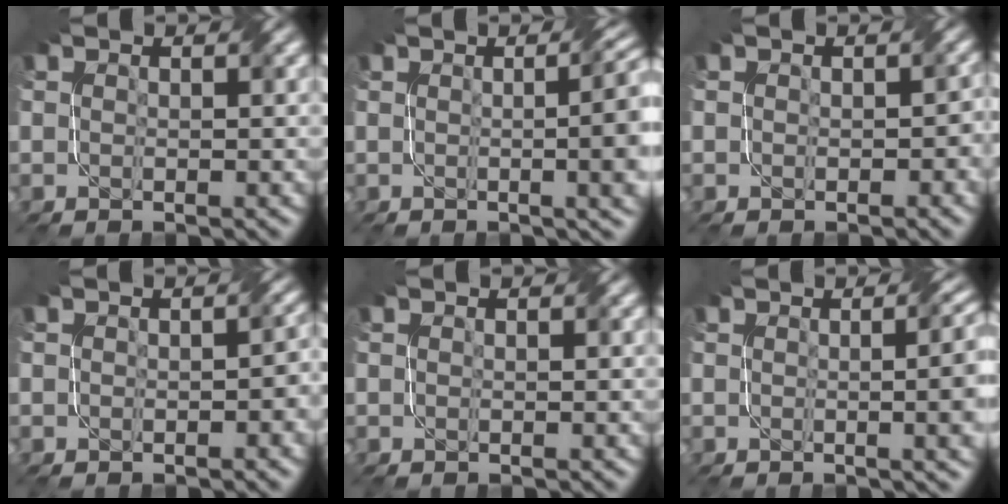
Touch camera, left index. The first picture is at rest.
{"total": 9.5, "force": [0.5, 4.1, 8.6], "torque": [-0.045, 0.018, -0.003]}
{"total": 1.6, "force": [-0.1, 1.1, 1.2], "torque": [-0.014, -0.002, -0.002]}
{"total": 1.6, "force": [-0.3, 0.7, 1.4], "torque": [-0.018, 0.000, -0.003]}
{"total": 0.0}
{"total": 7.8, "force": [0.2, 3.3, 7.0], "torque": [-0.032, 0.017, 0.000]}